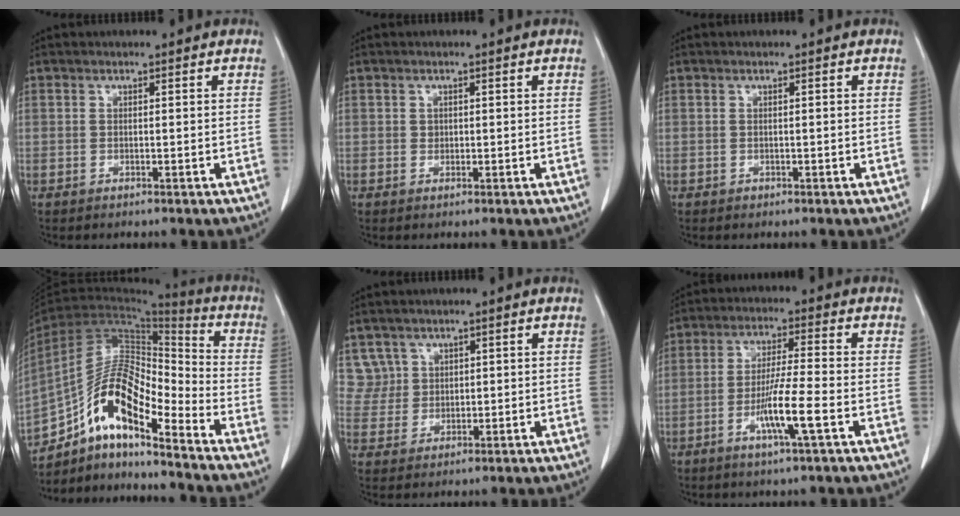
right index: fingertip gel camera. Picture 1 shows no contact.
{"total": 0.8, "force": [0.2, 0.7, 0.2], "torque": [0.001, 0.001, 0.003]}
{"total": 0.0}
{"total": 14.1, "force": [-9.7, 3.6, 9.6], "torque": [-0.177, 0.036, -0.172]}
{"total": 4.2, "force": [2.4, 3.4, -0.7], "torque": [0.029, 0.007, 0.048]}
{"total": 7.8, "force": [-2.9, -0.3, 7.2], "torque": [-0.133, -0.009, -0.054]}